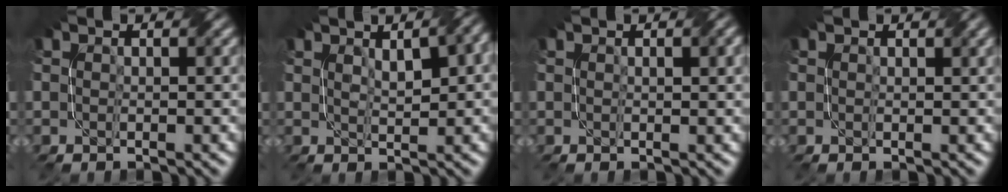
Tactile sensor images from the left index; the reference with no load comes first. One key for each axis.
{"total": 5.5, "fx": 2.1, "fy": 2.0, "fz": 4.7, "tx": -0.060, "ty": 0.014, "tz": 0.030}
{"total": 1.6, "fx": 0.6, "fy": 0.4, "fz": 1.5, "tx": -0.017, "ty": 0.001, "tz": 0.012}
{"total": 1.3, "fx": 1.0, "fy": 0.2, "fz": 0.7, "tx": -0.010, "ty": -0.001, "tz": 0.017}